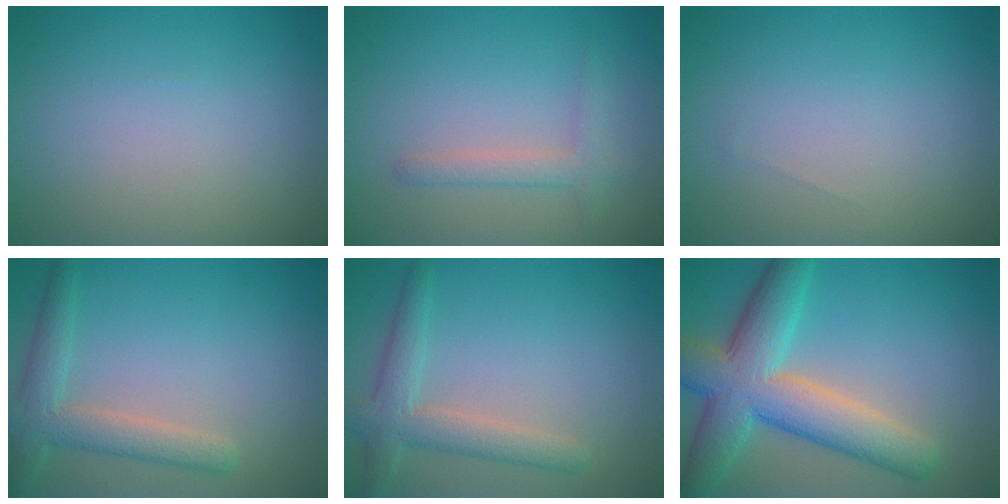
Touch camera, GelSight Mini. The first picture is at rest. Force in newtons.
{"total": 1.8, "press": 1.8, "slide": 0.2}
{"total": 0.0}
{"total": 3.7, "press": 3.6, "slide": 0.4}
{"total": 3.6, "press": 3.6, "slide": 0.1}
{"total": 9.1, "press": 9.1, "slide": 0.3}